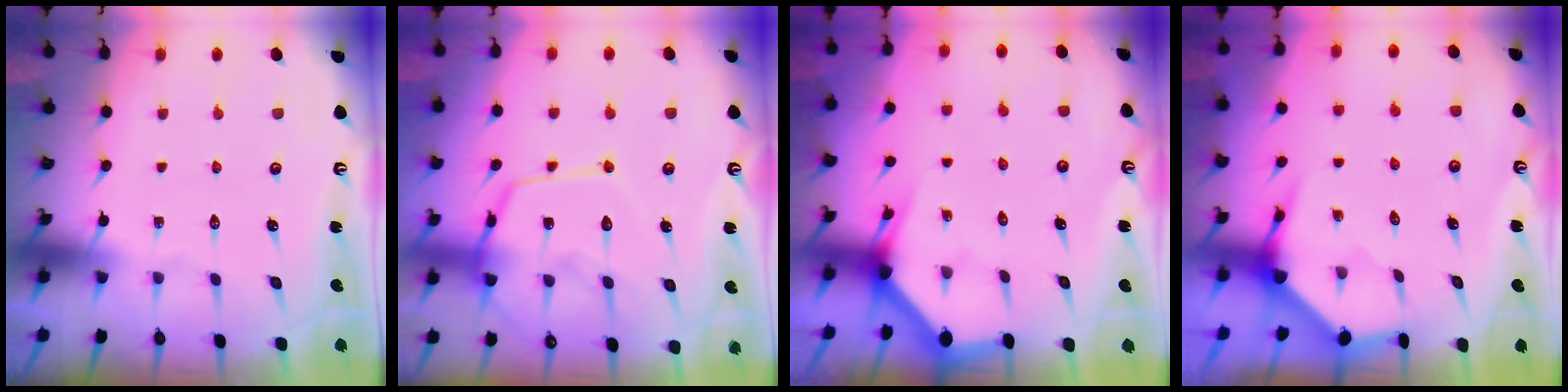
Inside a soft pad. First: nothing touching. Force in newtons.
{"total": 14.1, "press": 14.0, "slide": 1.3}
{"total": 3.2, "press": 3.2, "slide": 0.1}
{"total": 4.0, "press": 3.9, "slide": 0.4}